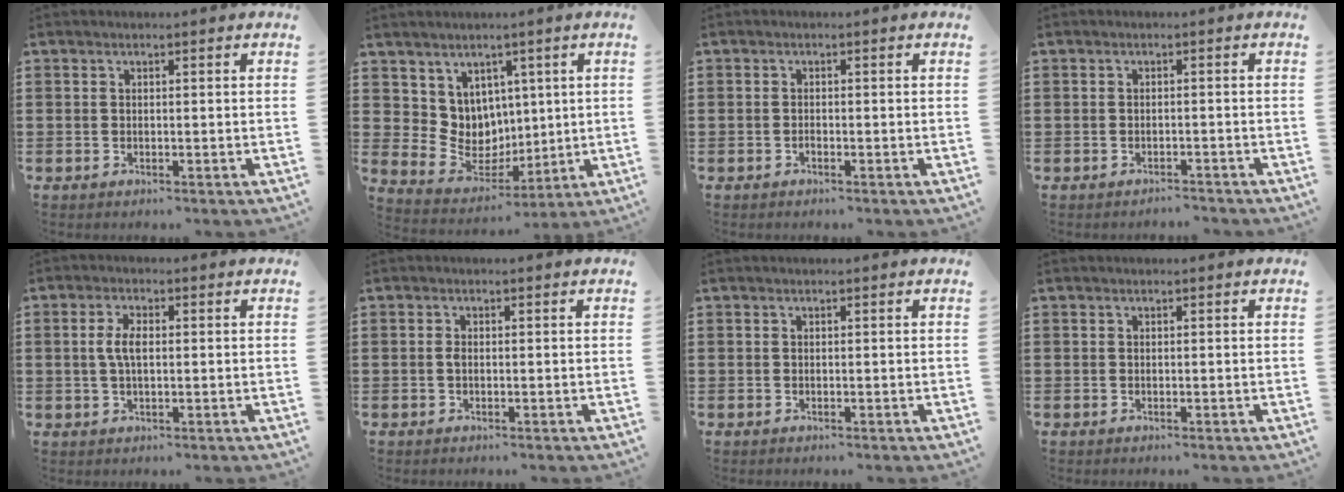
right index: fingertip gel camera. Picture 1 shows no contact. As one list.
[{"total": 7.2, "force": [3.8, 6.2, 0.4], "torque": [-0.050, -0.025, 0.081]}, {"total": 0.6, "force": [-0.4, 0.2, 0.3], "torque": [-0.007, -0.002, -0.008]}, {"total": 1.4, "force": [-1.4, 0.2, -0.1], "torque": [-0.004, 0.003, -0.031]}, {"total": 3.9, "force": [0.3, 1.6, 3.5], "torque": [-0.078, 0.003, 0.001]}, {"total": 1.0, "force": [-0.2, 0.4, 0.9], "torque": [-0.026, -0.004, -0.005]}, {"total": 0.0}, {"total": 0.0}]